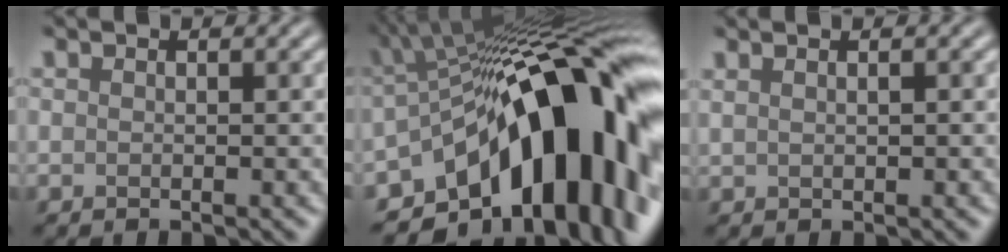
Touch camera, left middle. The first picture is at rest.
{"total": 16.9, "force": [-5.5, 7.8, 13.9], "torque": [-0.154, 0.020, -0.106]}
{"total": 2.0, "force": [1.1, 1.0, 1.4], "torque": [-0.017, 0.011, 0.004]}